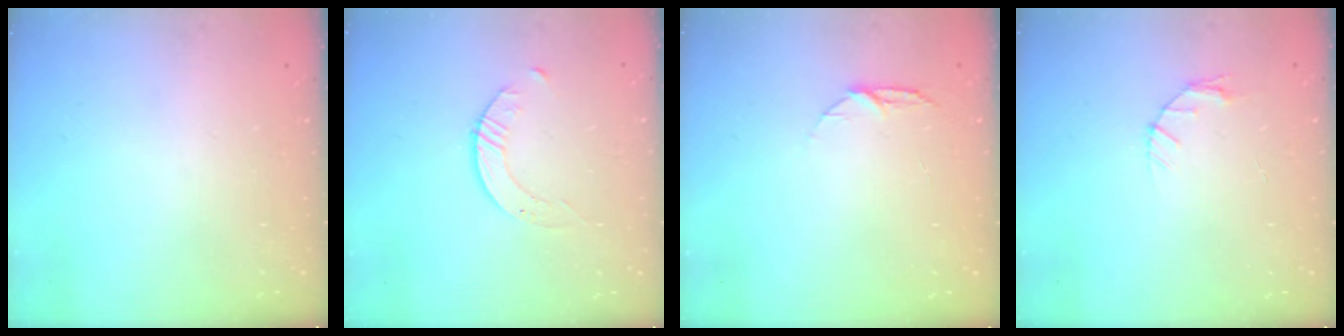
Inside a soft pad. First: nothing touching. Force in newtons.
{"total": 2.8, "press": 2.8, "slide": 0.3}
{"total": 4.8, "press": 4.8, "slide": 0.6}
{"total": 3.7, "press": 3.7, "slide": 0.5}